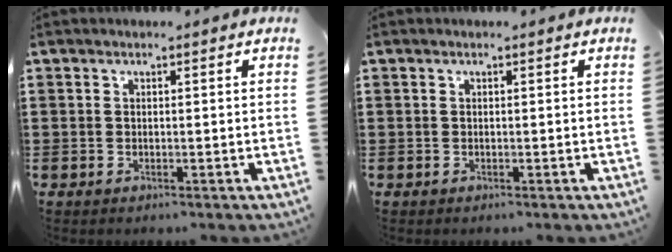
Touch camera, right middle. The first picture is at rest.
{"total": 0.0}